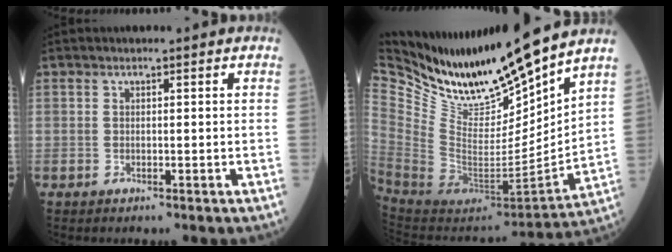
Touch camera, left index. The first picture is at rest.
{"total": 17.3, "force": [15.7, 1.4, 7.2], "torque": [-0.141, -0.047, 0.299]}